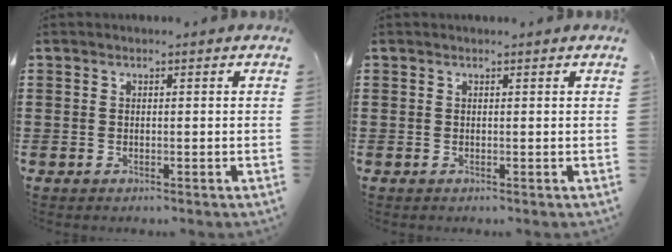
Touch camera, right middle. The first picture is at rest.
{"total": 0.0}